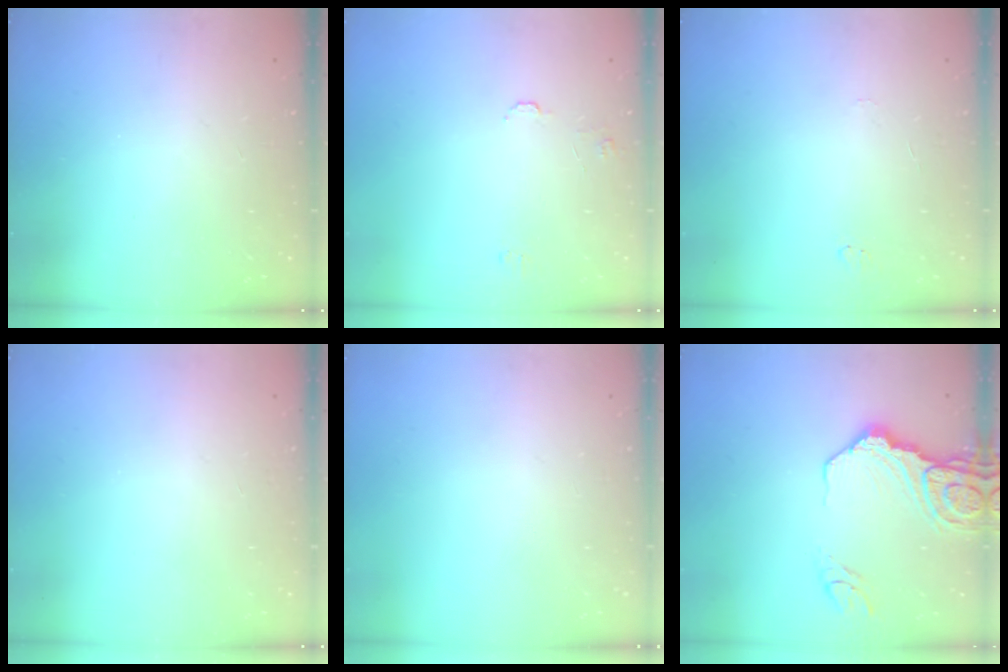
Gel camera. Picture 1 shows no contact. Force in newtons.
{"total": 6.4, "press": 6.4, "slide": 0.6}
{"total": 3.8, "press": 3.8, "slide": 0.4}
{"total": 0.0}
{"total": 0.0}
{"total": 13.6, "press": 13.5, "slide": 1.7}